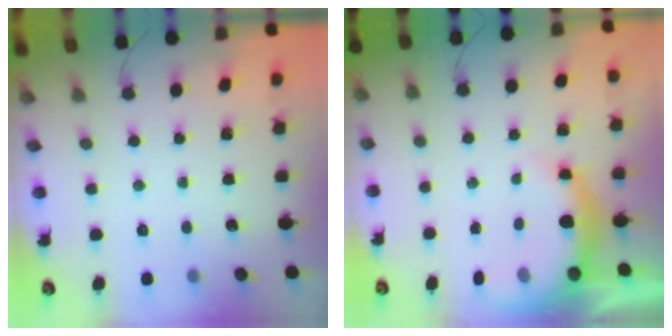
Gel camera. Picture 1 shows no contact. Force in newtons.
{"total": 8.2, "press": 8.2, "slide": 0.9}